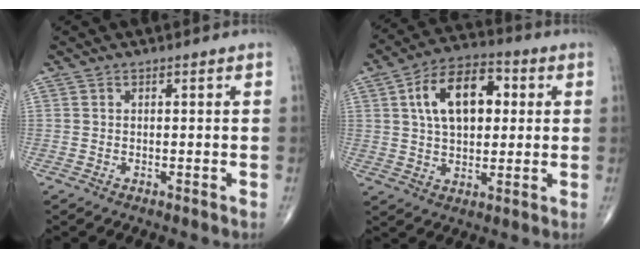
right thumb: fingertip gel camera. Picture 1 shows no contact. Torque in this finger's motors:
{"motor_torque": [-0.02, 0.48, 0.97, 0.09, 0.13]}